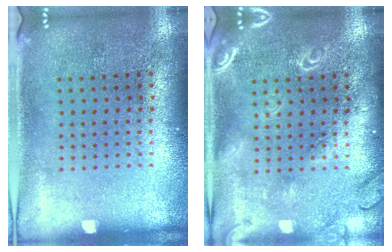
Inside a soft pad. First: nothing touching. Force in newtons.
{"total": 3.1, "press": 3.1, "slide": 0.4}